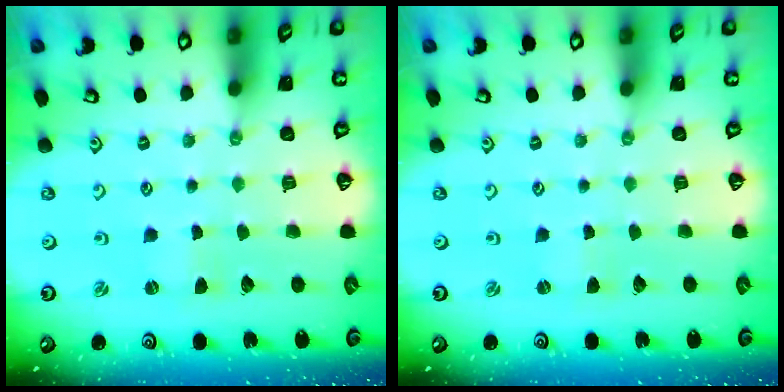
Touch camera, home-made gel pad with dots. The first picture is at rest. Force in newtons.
{"total": 0.9, "press": 0.9, "slide": 0.2}